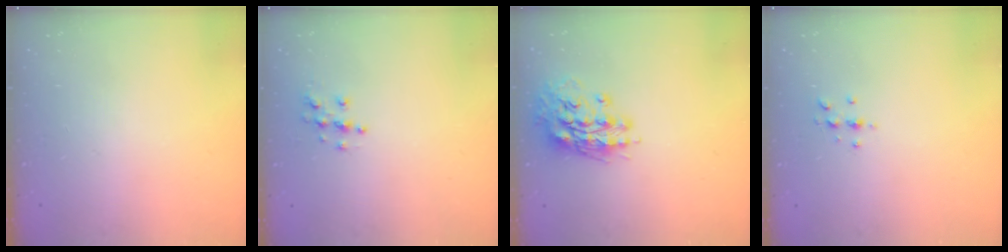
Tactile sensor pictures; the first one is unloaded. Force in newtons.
{"total": 5.6, "press": 5.6, "slide": 0.2}
{"total": 13.2, "press": 13.1, "slide": 1.9}
{"total": 3.8, "press": 3.7, "slide": 0.4}